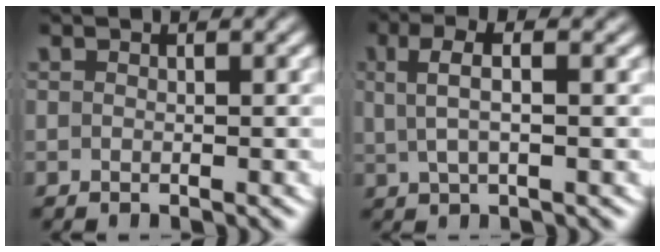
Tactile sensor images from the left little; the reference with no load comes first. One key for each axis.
{"total": 3.4, "fx": 1.2, "fy": 0.7, "fz": 3.1, "tx": -0.054, "ty": 0.012, "tz": 0.020}